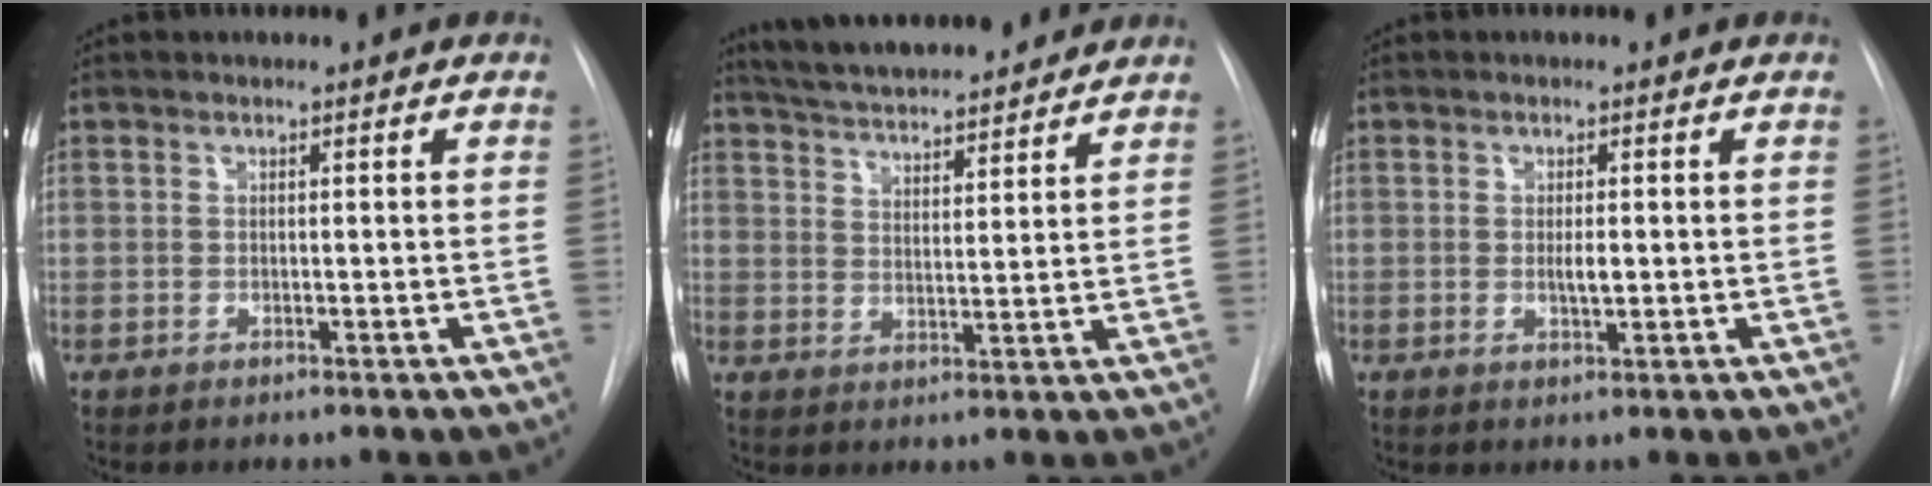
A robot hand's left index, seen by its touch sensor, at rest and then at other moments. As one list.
[{"total": 16.0, "force": [14.4, 2.5, 6.5], "torque": [-0.110, 0.023, 0.218]}, {"total": 2.0, "force": [-0.5, 0.5, 1.8], "torque": [-0.034, -0.006, -0.005]}]